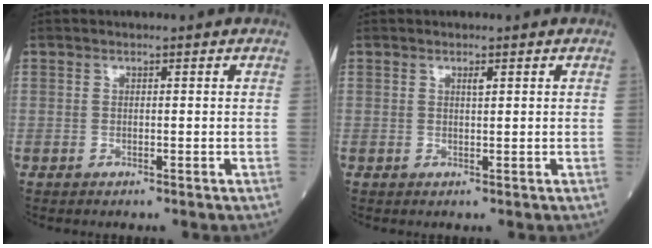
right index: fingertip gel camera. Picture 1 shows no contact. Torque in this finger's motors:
{"motor_torque": [0.13, 0.11, 0.00, 0.01]}